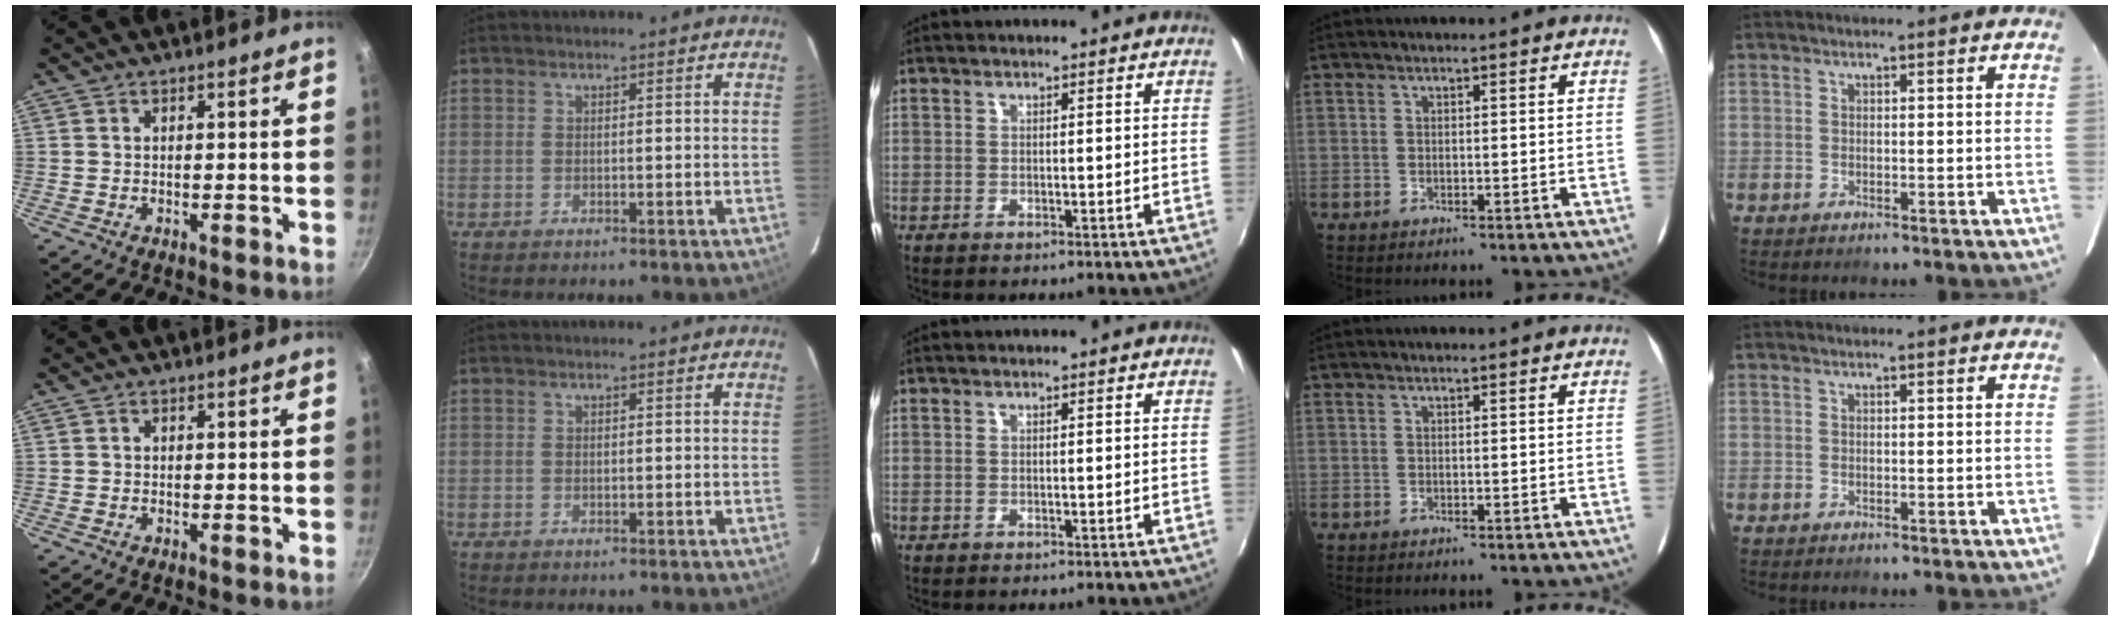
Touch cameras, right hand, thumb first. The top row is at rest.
{}